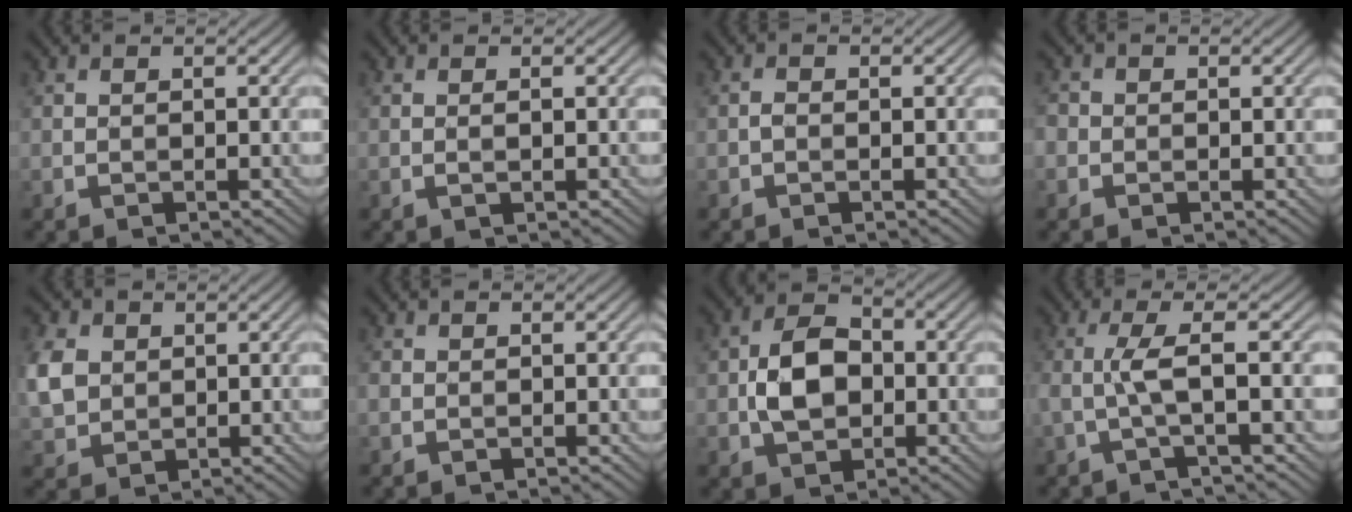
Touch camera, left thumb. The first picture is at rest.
{"total": 0.6, "force": [-0.1, 0.1, 0.6], "torque": [-0.009, -0.001, -0.003]}
{"total": 0.7, "force": [-0.4, 0.4, 0.3], "torque": [-0.007, 0.002, -0.010]}
{"total": 1.2, "force": [-0.5, 1.1, -0.1], "torque": [0.005, -0.005, -0.013]}
{"total": 5.1, "force": [1.0, 4.3, 2.5], "torque": [-0.078, 0.005, 0.017]}
{"total": 0.6, "force": [-0.3, 0.5, 0.0], "torque": [-0.003, -0.003, -0.006]}
{"total": 6.5, "force": [-0.8, 4.6, 4.4], "torque": [-0.091, 0.002, -0.019]}
{"total": 3.7, "force": [-0.5, 0.4, 3.6], "torque": [-0.070, 0.012, -0.026]}